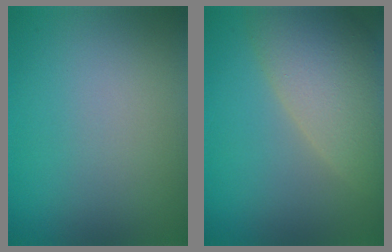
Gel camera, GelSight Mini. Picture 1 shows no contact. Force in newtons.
{"total": 8.6, "press": 8.5, "slide": 0.8}